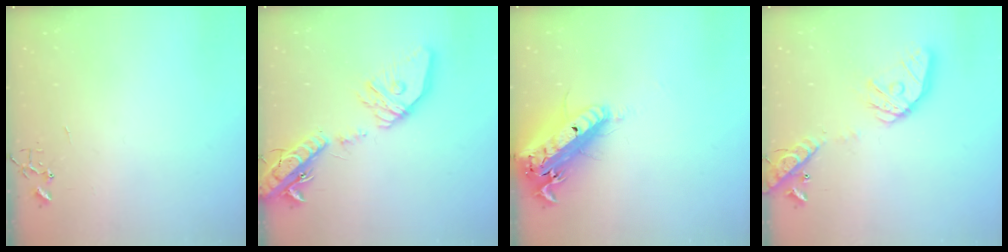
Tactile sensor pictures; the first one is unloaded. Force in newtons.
{"total": 23.6, "press": 23.3, "slide": 3.8}
{"total": 21.6, "press": 21.0, "slide": 5.0}
{"total": 16.7, "press": 16.5, "slide": 2.5}